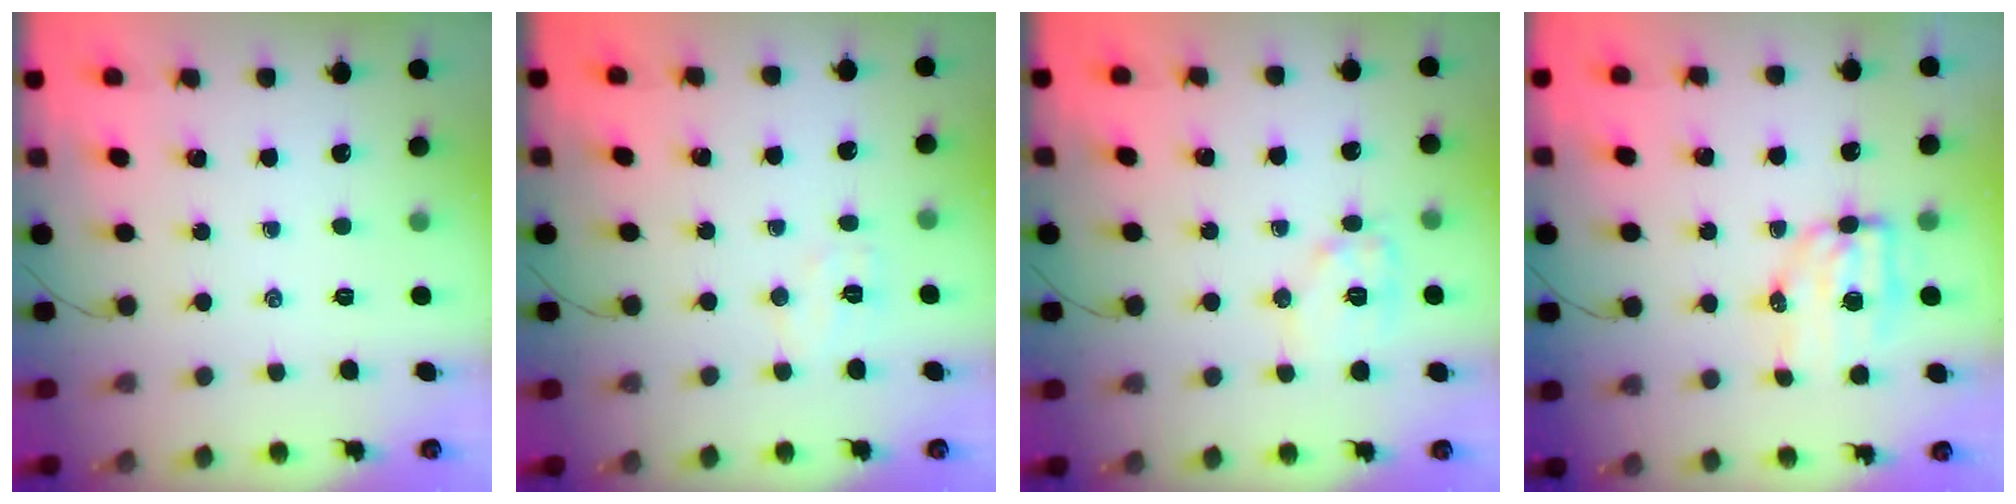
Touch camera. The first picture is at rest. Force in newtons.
{"total": 5.2, "press": 5.1, "slide": 1.2}
{"total": 9.5, "press": 9.5, "slide": 0.2}
{"total": 7.1, "press": 7.1, "slide": 1.0}